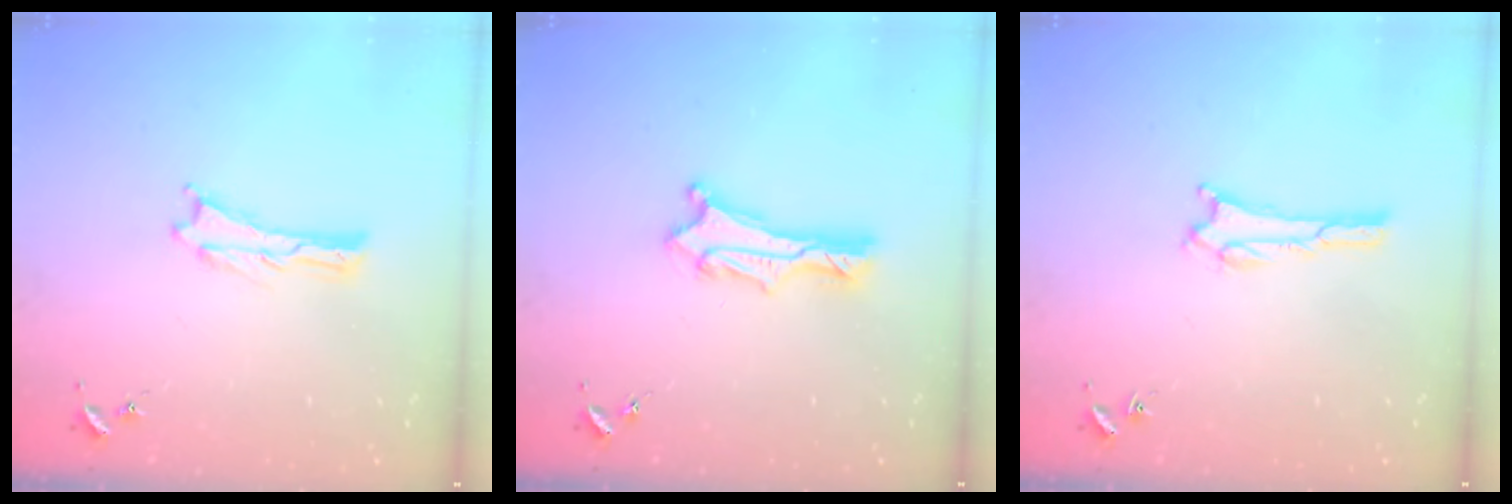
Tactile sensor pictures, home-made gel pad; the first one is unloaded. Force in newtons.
{"total": 2.4, "press": 2.4, "slide": 0.3}
{"total": 1.1, "press": 1.0, "slide": 0.1}